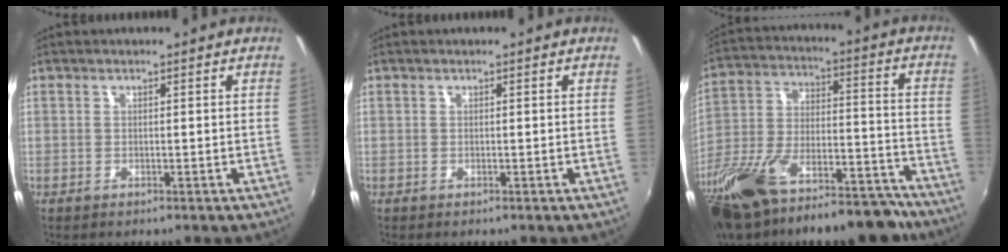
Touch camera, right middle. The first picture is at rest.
{"total": 0.0}
{"total": 27.5, "force": [-20.5, 10.7, 14.9], "torque": [-0.294, -0.010, -0.311]}